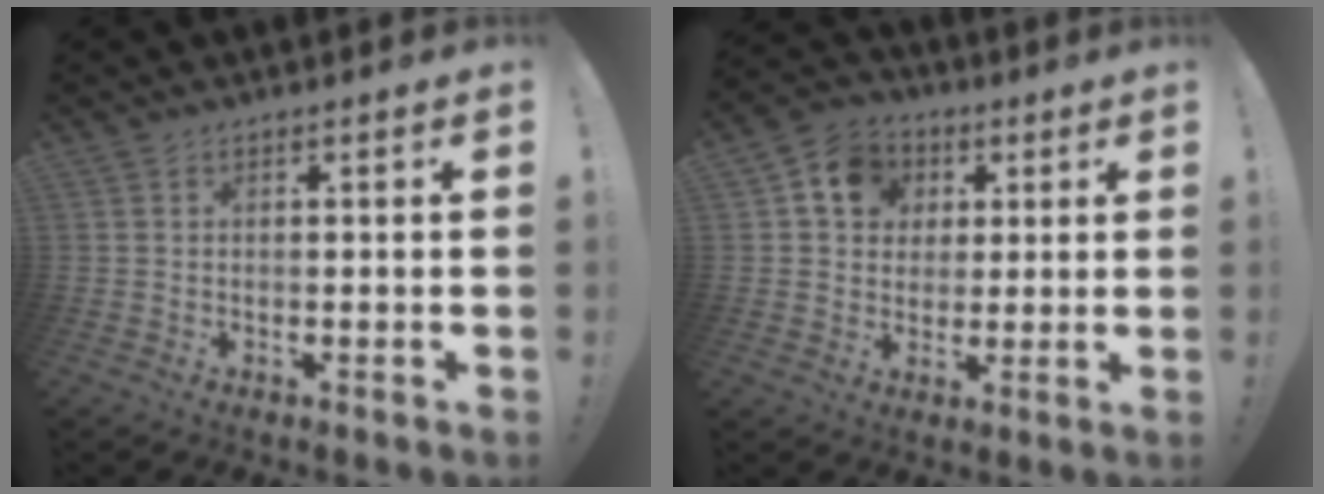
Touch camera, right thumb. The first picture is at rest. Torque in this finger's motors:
{"motor_torque": [1.19, 1.22, 0.65, 0.22, 0.07]}